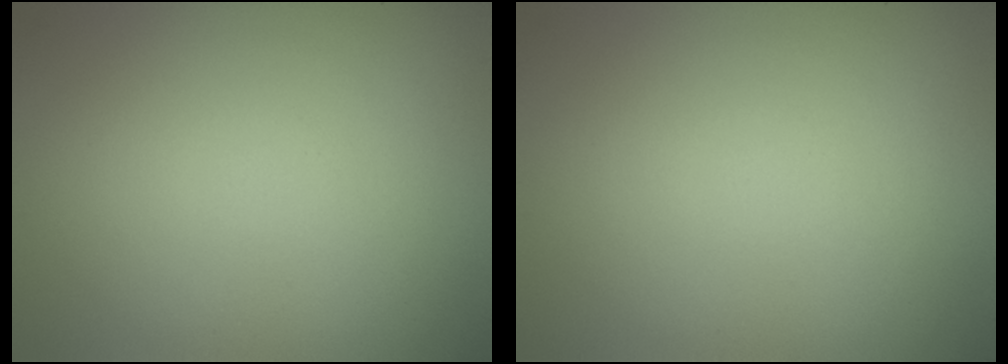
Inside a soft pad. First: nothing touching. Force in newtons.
{"total": 0.0}